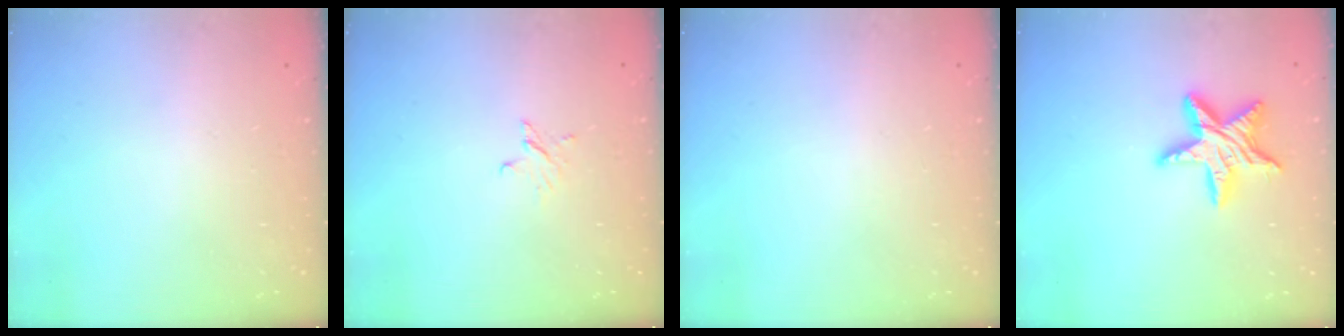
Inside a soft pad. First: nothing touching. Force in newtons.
{"total": 2.4, "press": 2.4, "slide": 0.2}
{"total": 0.0}
{"total": 13.2, "press": 13.2, "slide": 0.6}